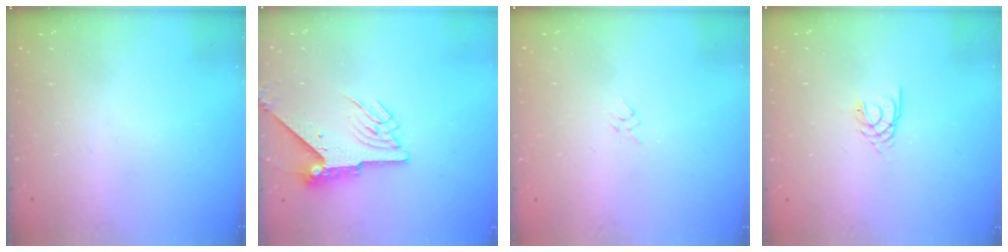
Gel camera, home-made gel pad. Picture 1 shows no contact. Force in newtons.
{"total": 6.7, "press": 6.6, "slide": 0.7}
{"total": 1.6, "press": 1.6, "slide": 0.4}
{"total": 2.3, "press": 2.3, "slide": 0.4}